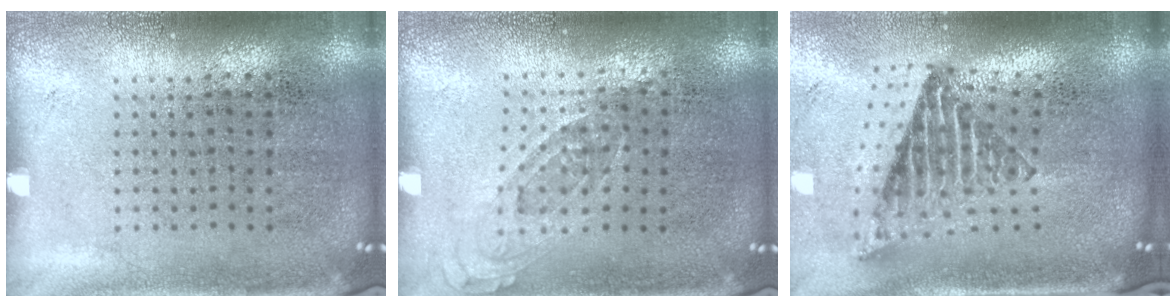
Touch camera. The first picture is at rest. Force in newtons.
{"total": 0.7, "press": 0.7, "slide": 0.3}
{"total": 2.7, "press": 1.7, "slide": 2.0}